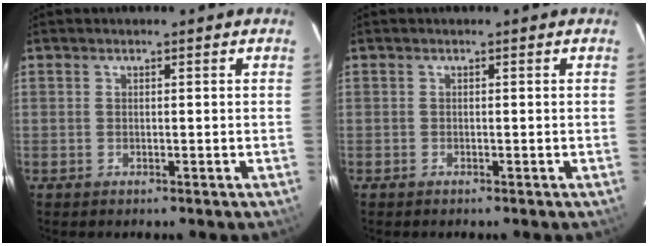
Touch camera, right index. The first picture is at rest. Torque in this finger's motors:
{"motor_torque": [-0.01, -0.01, 0.00, -0.02]}